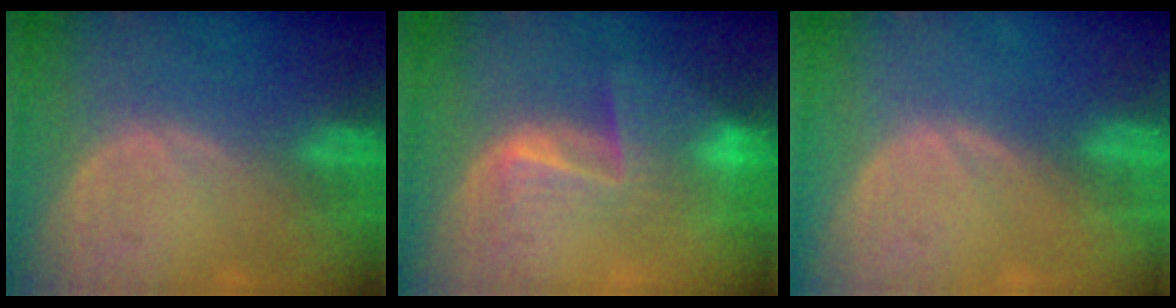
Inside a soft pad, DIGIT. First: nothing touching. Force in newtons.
{"total": 7.1, "press": 6.5, "slide": 2.9}
{"total": 0.0}